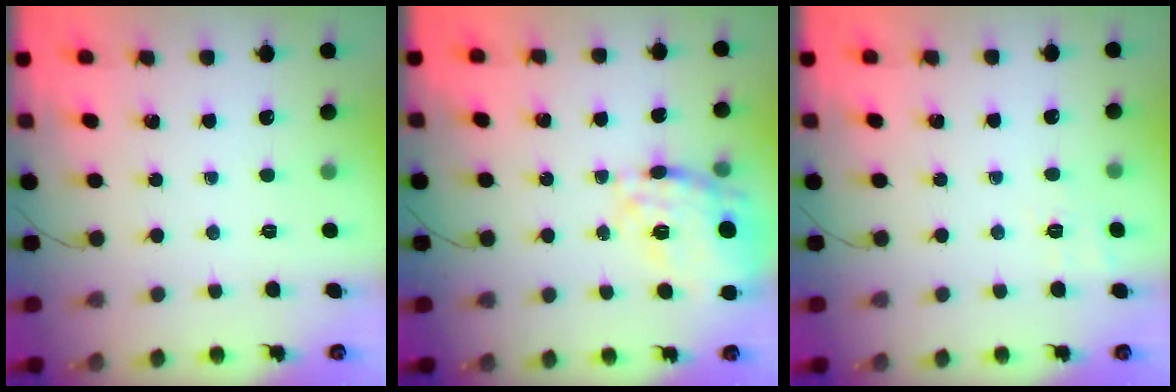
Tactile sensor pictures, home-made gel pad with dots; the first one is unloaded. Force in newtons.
{"total": 23.1, "press": 23.0, "slide": 2.1}
{"total": 2.6, "press": 1.9, "slide": 1.8}